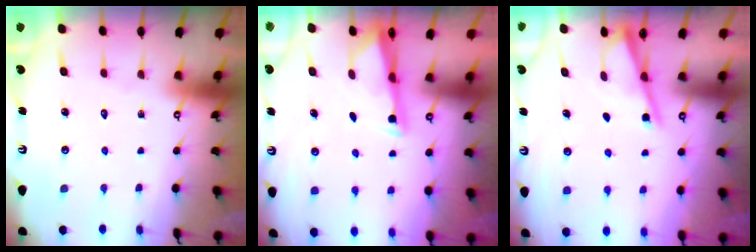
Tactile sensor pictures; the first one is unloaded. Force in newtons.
{"total": 2.9, "press": 2.9, "slide": 0.6}
{"total": 2.5, "press": 2.4, "slide": 0.3}